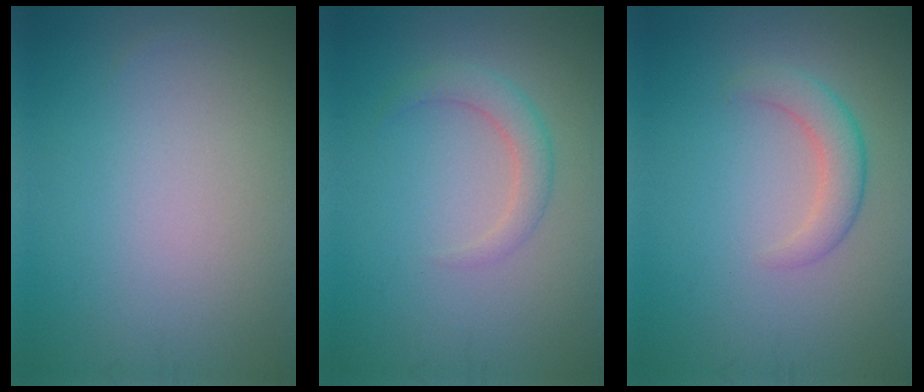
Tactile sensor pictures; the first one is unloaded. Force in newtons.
{"total": 2.2, "press": 2.2, "slide": 0.2}
{"total": 2.1, "press": 2.0, "slide": 0.2}